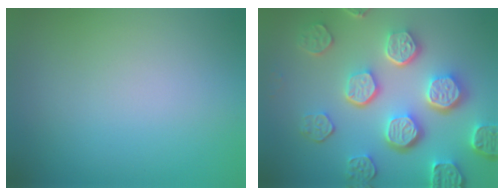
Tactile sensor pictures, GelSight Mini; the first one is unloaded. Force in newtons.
{"total": 7.9, "press": 6.0, "slide": 5.2}